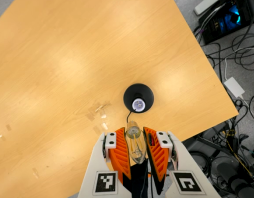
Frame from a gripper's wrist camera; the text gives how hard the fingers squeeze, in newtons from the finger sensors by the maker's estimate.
{"total": 20.9, "left": 23.0, "right": 18.8}